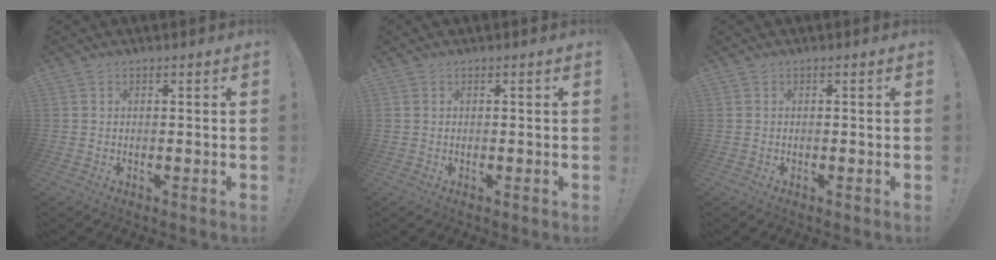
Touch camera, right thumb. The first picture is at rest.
{"total": 0.0}
{"total": 0.0}